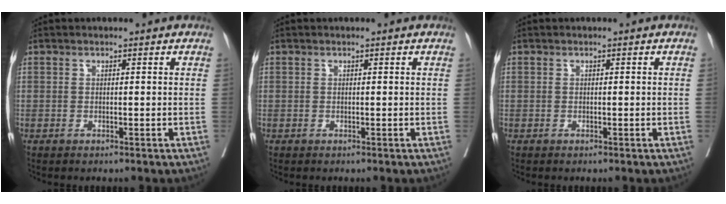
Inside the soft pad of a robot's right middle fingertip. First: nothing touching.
{"total": 0.0}
{"total": 0.0}